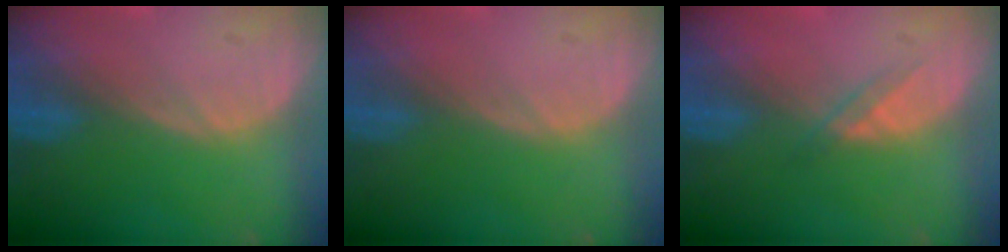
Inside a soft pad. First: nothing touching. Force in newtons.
{"total": 0.0}
{"total": 1.9, "press": 1.7, "slide": 1.0}